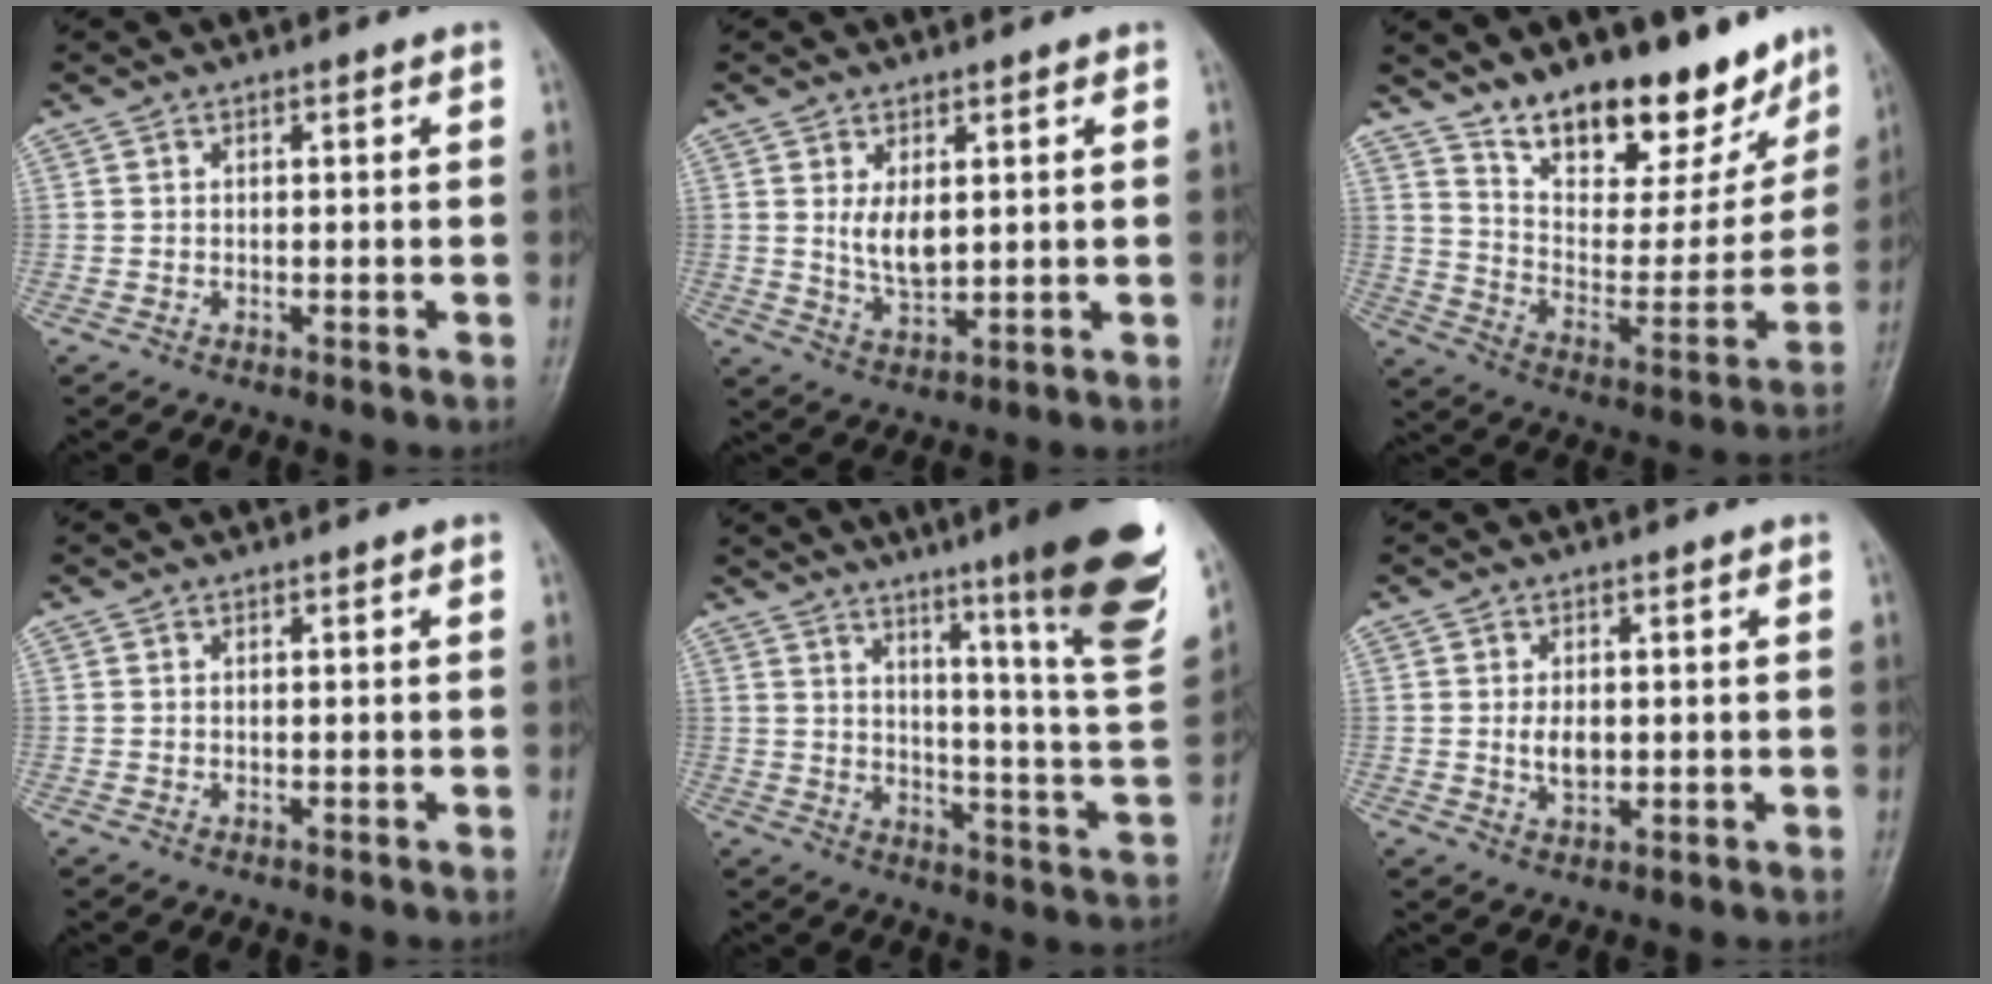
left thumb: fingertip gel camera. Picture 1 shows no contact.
{"total": 5.3, "force": [1.4, 2.9, 4.3], "torque": [-0.065, -0.017, 0.034]}
{"total": 21.2, "force": [16.0, 9.1, 10.5], "torque": [-0.102, -0.093, 0.257]}
{"total": 0.0}
{"total": 24.8, "force": [15.6, 1.7, 19.1], "torque": [-0.242, -0.089, 0.212]}
{"total": 3.2, "force": [0.2, 2.0, 2.5], "torque": [-0.040, -0.005, 0.006]}